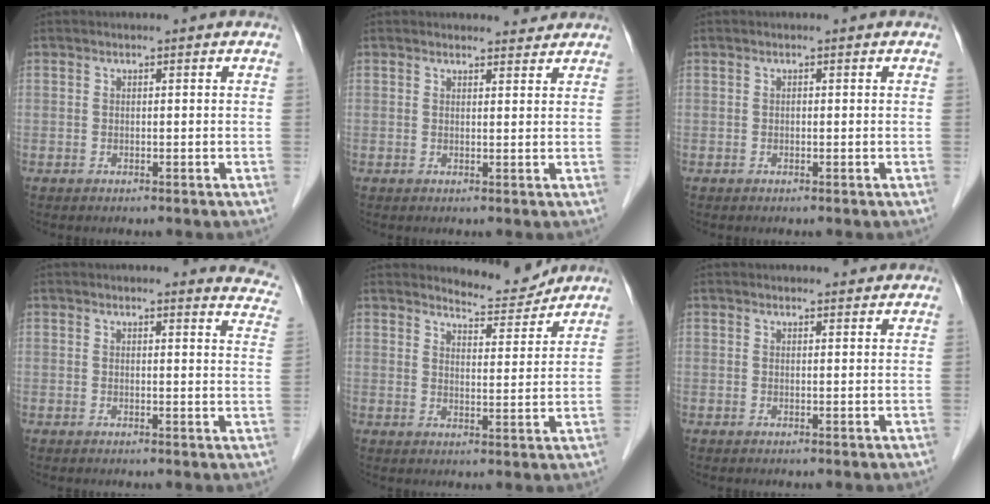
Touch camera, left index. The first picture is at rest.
{"total": 2.3, "force": [2.3, 0.5, -0.2], "torque": [-0.002, -0.005, 0.024]}
{"total": 0.0}
{"total": 7.6, "force": [7.5, 0.9, 0.8], "torque": [0.020, -0.055, 0.043]}
{"total": 5.2, "force": [5.2, 0.4, -0.2], "torque": [-0.006, -0.017, 0.073]}
{"total": 2.3, "force": [2.3, 0.5, 0.2], "torque": [-0.008, 0.002, 0.025]}